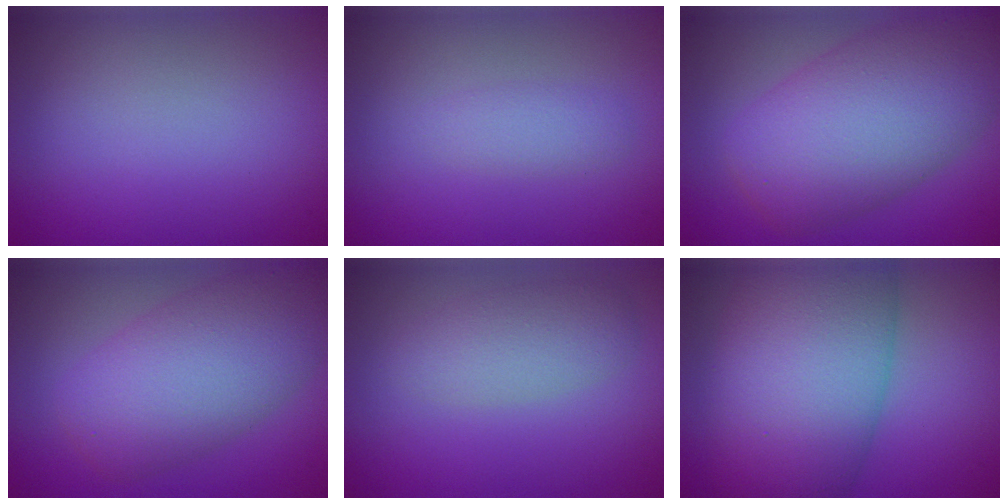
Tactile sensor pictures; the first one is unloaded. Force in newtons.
{"total": 1.5, "press": 1.5, "slide": 0.0}
{"total": 10.0, "press": 10.0, "slide": 0.5}
{"total": 8.0, "press": 7.9, "slide": 0.4}
{"total": 2.9, "press": 2.9, "slide": 0.1}
{"total": 12.2, "press": 12.2, "slide": 0.3}